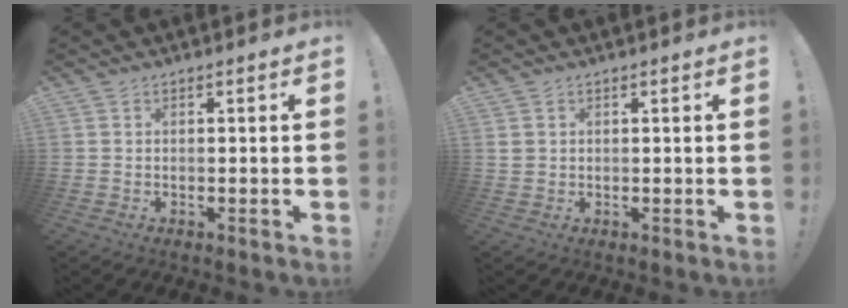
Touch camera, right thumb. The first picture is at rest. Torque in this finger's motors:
{"motor_torque": [-0.19, 0.33, 0.06, 0.39, -0.01]}